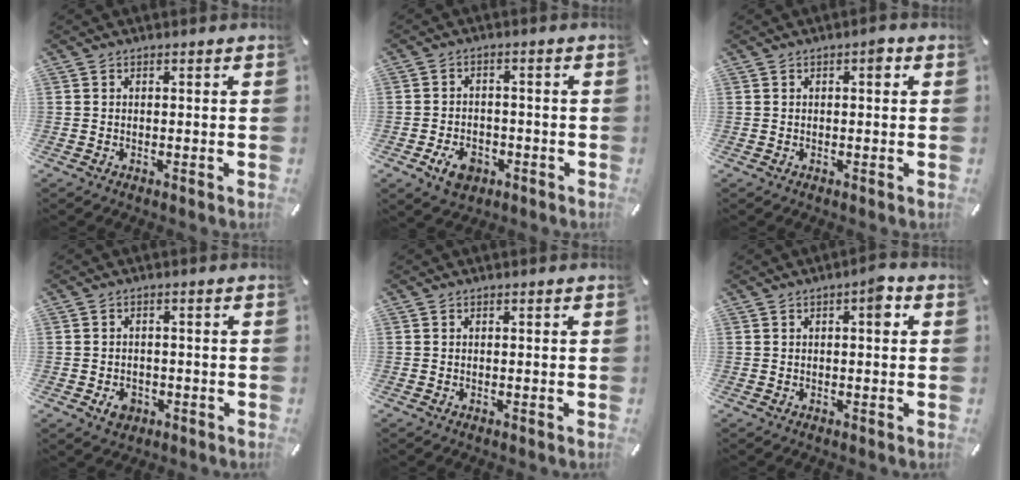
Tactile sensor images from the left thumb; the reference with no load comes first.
{"total": 6.0, "force": [-2.8, 4.3, 3.2], "torque": [-0.069, 0.012, -0.051]}
{"total": 2.5, "force": [0.6, 1.1, 2.2], "torque": [-0.022, 0.001, 0.002]}
{"total": 3.8, "force": [-1.4, 3.0, 1.9], "torque": [-0.030, 0.002, -0.028]}
{"total": 0.0}
{"total": 4.3, "force": [1.0, 1.6, 3.8], "torque": [-0.046, -0.001, 0.007]}